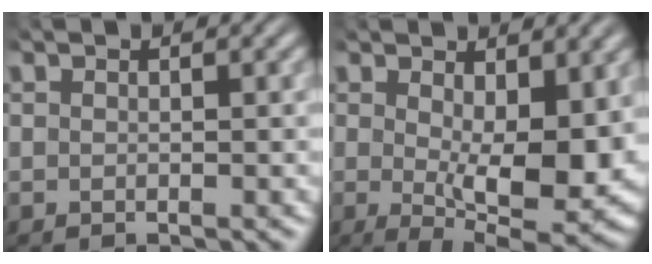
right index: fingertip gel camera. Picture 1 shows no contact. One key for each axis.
{"total": 7.1, "fx": 0.7, "fy": 2.1, "fz": 6.7, "tx": -0.093, "ty": -0.024, "tz": 0.015}